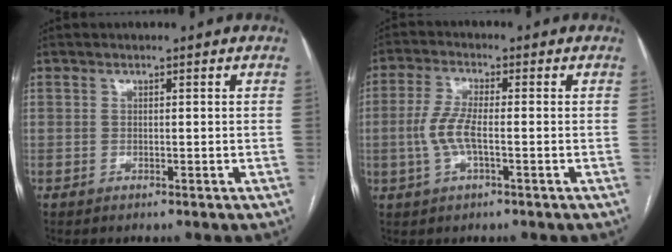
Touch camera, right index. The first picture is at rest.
{"total": 5.5, "force": [-1.0, 1.3, 5.3], "torque": [-0.125, 0.004, -0.022]}